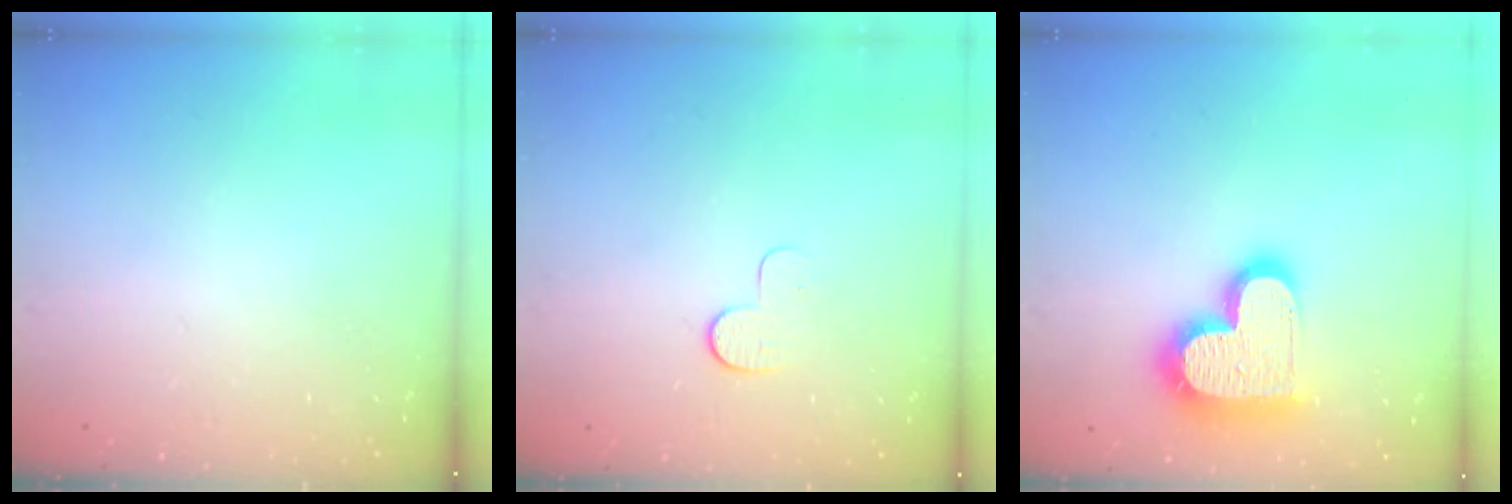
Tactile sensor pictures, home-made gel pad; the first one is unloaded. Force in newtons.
{"total": 7.6, "press": 7.5, "slide": 0.7}
{"total": 20.1, "press": 20.1, "slide": 1.5}